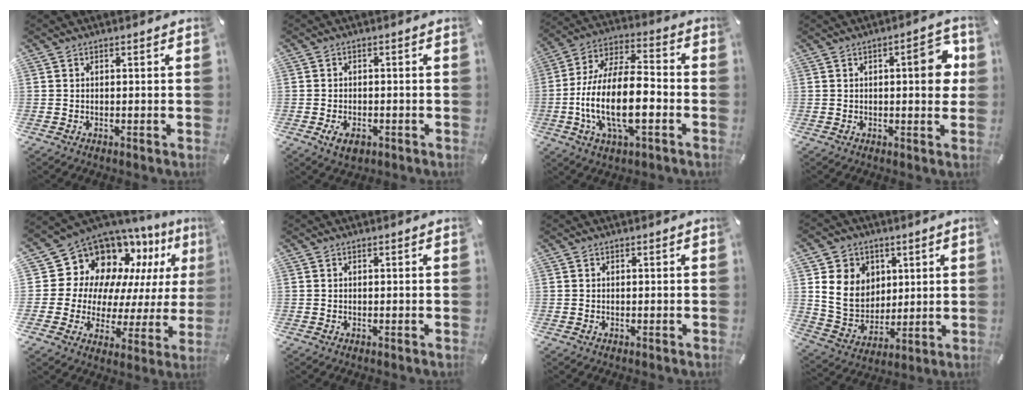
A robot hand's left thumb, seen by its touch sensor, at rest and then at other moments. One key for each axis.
{"total": 3.5, "fx": -1.6, "fy": 2.2, "fz": 2.2, "tx": -0.035, "ty": 0.002, "tz": -0.031}
{"total": 17.1, "fx": -4.9, "fy": 7.3, "fz": 14.7, "tx": -0.309, "ty": -0.002, "tz": -0.088}
{"total": 8.6, "fx": 1.5, "fy": 3.3, "fz": 7.8, "tx": -0.087, "ty": -0.009, "tz": 0.014}
{"total": 14.6, "fx": 8.8, "fy": 10.9, "fz": 4.1, "tx": -0.068, "ty": -0.103, "tz": 0.165}
{"total": 0.0}
{"total": 0.0}
{"total": 11.6, "fx": 3.2, "fy": 10.5, "fz": 3.7, "tx": -0.082, "ty": -0.009, "tz": 0.071}